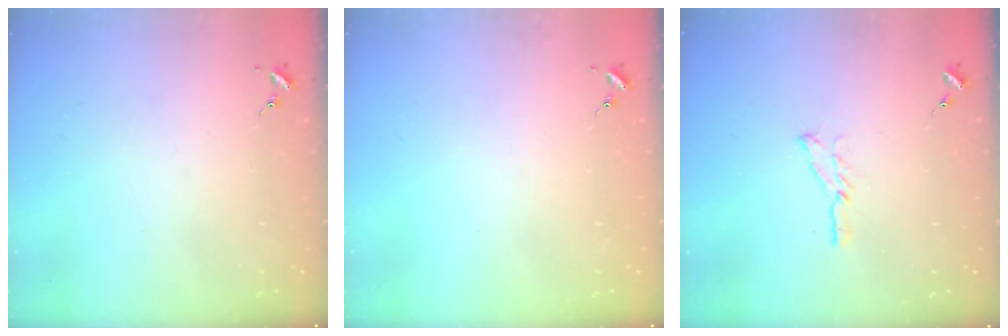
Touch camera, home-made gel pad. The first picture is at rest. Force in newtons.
{"total": 0.0}
{"total": 6.4, "press": 6.3, "slide": 0.6}